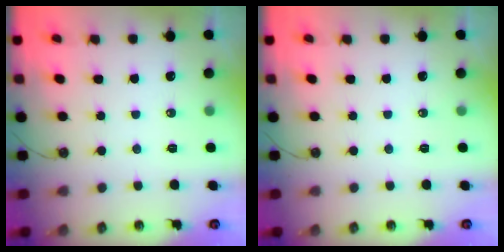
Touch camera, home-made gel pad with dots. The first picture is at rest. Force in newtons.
{"total": 0.0}